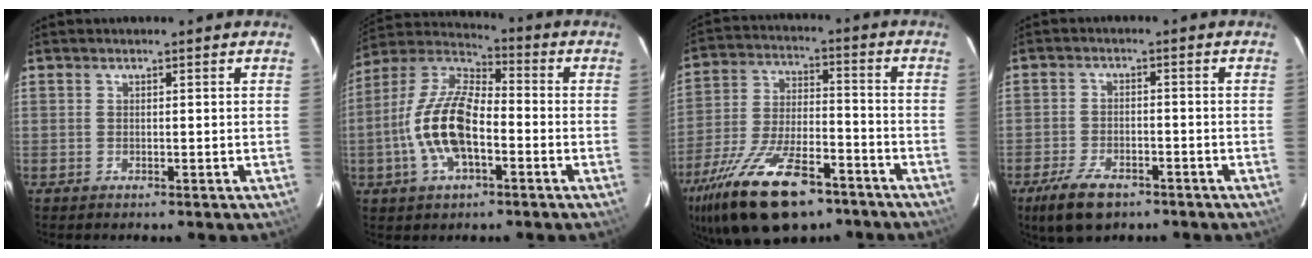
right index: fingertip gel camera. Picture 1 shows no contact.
{"total": 15.1, "force": [-4.0, 6.8, 12.9], "torque": [-0.269, 0.006, -0.082]}
{"total": 22.5, "force": [-14.8, 9.4, 14.1], "torque": [-0.286, -0.033, -0.244]}
{"total": 8.7, "force": [-6.0, 3.9, 5.0], "torque": [-0.127, -0.016, -0.104]}